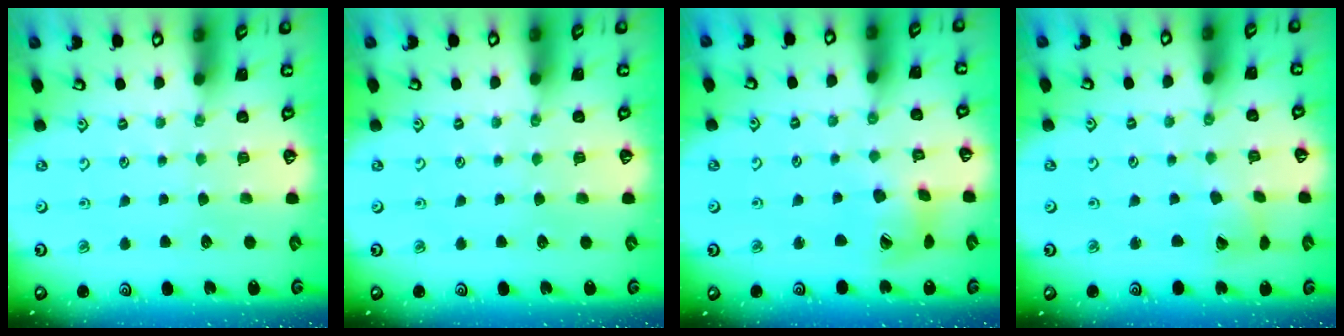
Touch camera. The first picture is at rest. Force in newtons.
{"total": 0.0}
{"total": 10.3, "press": 10.3, "slide": 1.4}
{"total": 4.5, "press": 4.4, "slide": 0.6}